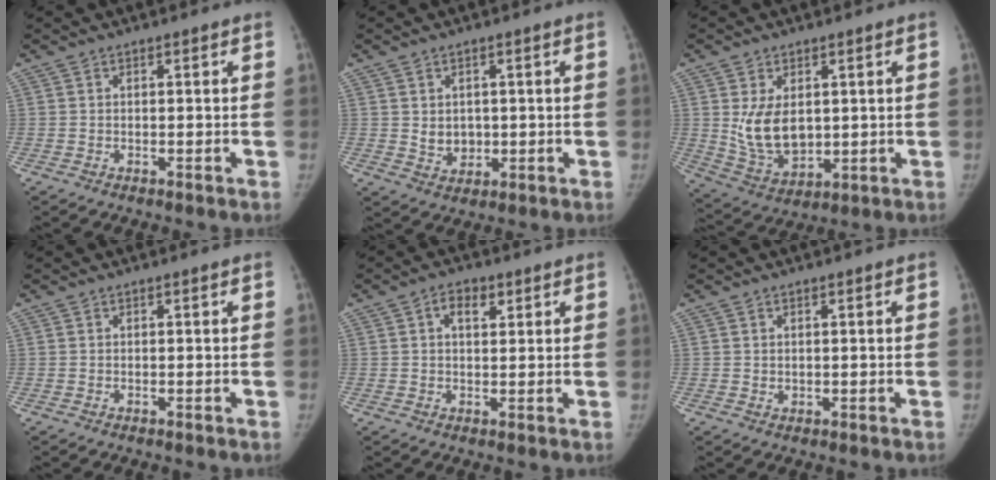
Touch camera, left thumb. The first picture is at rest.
{"total": 4.3, "force": [0.3, 3.5, 2.4], "torque": [-0.022, -0.008, 0.018]}
{"total": 10.5, "force": [1.6, 6.9, 7.7], "torque": [-0.116, -0.018, 0.050]}
{"total": 0.0}
{"total": 4.2, "force": [1.8, 2.5, 2.9], "torque": [-0.033, -0.001, 0.025]}
{"total": 0.9, "force": [0.4, 0.6, 0.5], "torque": [-0.004, -0.004, 0.008]}